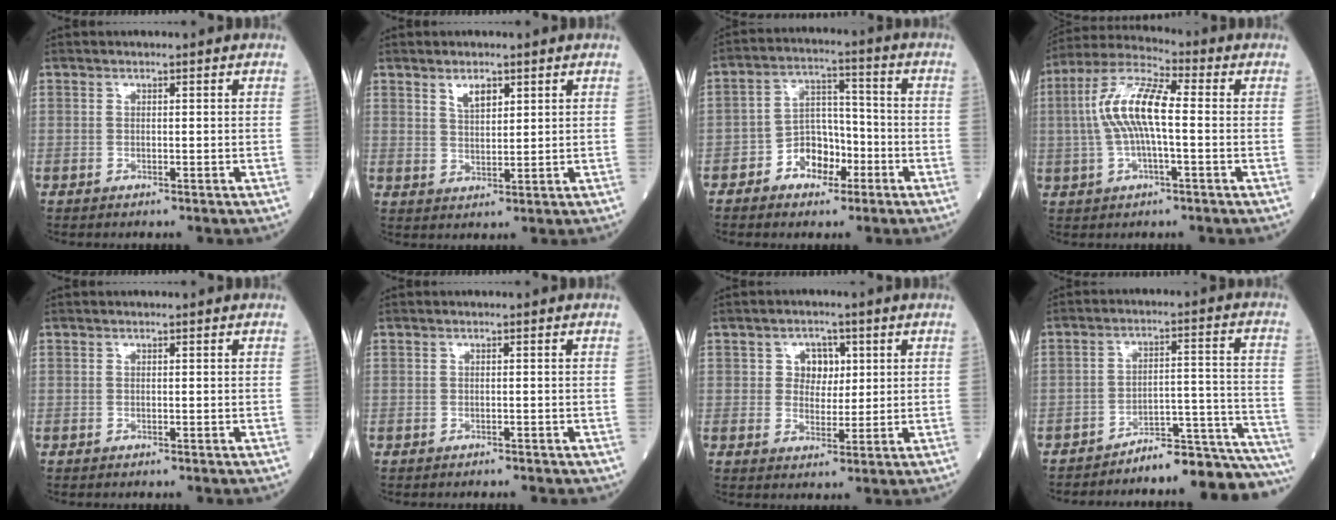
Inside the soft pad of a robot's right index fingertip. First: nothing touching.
{"total": 3.3, "force": [2.0, 1.3, 2.2], "torque": [-0.044, 0.001, 0.042]}
{"total": 7.2, "force": [-3.6, 4.7, 4.2], "torque": [-0.076, 0.023, -0.061]}
{"total": 10.7, "force": [0.1, 2.4, 10.4], "torque": [-0.221, 0.022, -0.002]}
{"total": 0.0}
{"total": 0.9, "force": [-0.8, 0.3, 0.4], "torque": [-0.011, -0.001, -0.008]}
{"total": 4.3, "force": [1.3, 3.4, 2.3], "torque": [-0.029, 0.006, 0.022]}
{"total": 16.1, "force": [-15.8, 0.3, 3.2], "torque": [-0.001, 0.045, -0.210]}